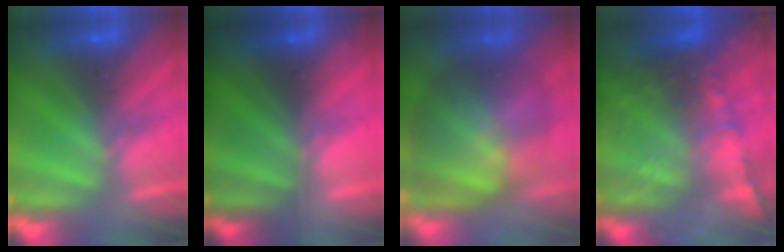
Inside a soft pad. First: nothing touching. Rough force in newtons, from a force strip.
{"total": 1.6}
{"total": 8.5}
{"total": 9.1}